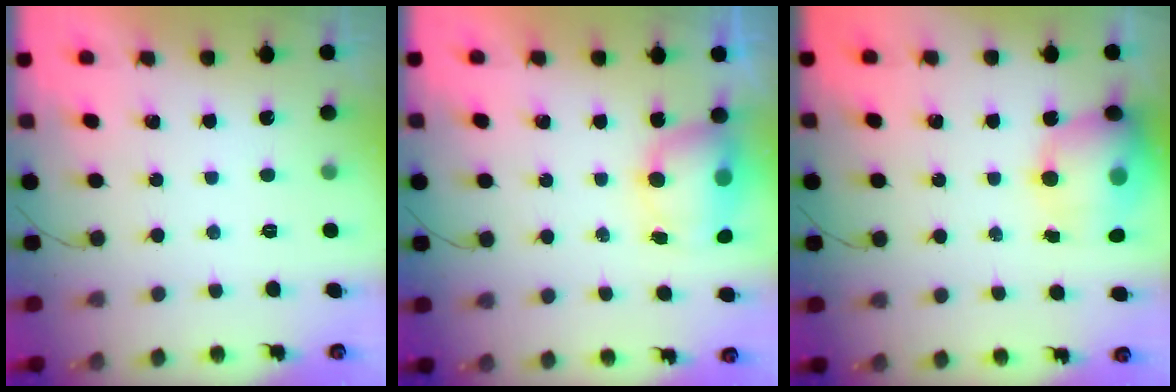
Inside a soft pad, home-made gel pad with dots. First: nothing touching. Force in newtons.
{"total": 7.1, "press": 6.9, "slide": 1.6}
{"total": 14.8, "press": 14.5, "slide": 3.3}